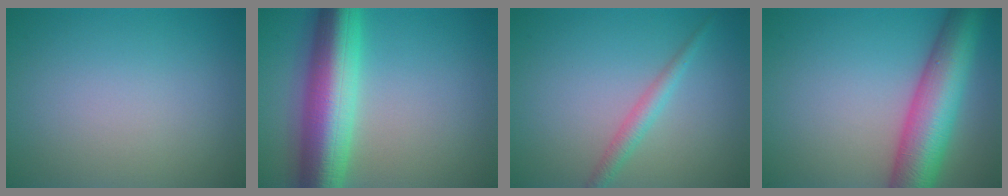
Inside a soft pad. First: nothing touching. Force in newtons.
{"total": 10.1, "press": 10.1, "slide": 0.1}
{"total": 1.9, "press": 1.9, "slide": 0.0}
{"total": 9.4, "press": 9.4, "slide": 0.3}